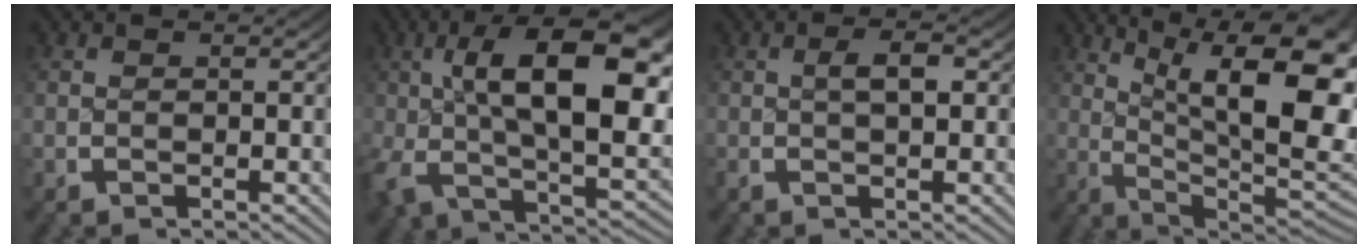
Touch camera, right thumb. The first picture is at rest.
{"total": 15.8, "force": [0.7, 7.9, 13.6], "torque": [-0.230, -0.024, 0.021]}
{"total": 2.2, "force": [-0.2, 1.0, 2.0], "torque": [-0.036, 0.004, -0.007]}
{"total": 17.9, "force": [1.7, 10.4, 14.4], "torque": [-0.219, -0.053, 0.043]}